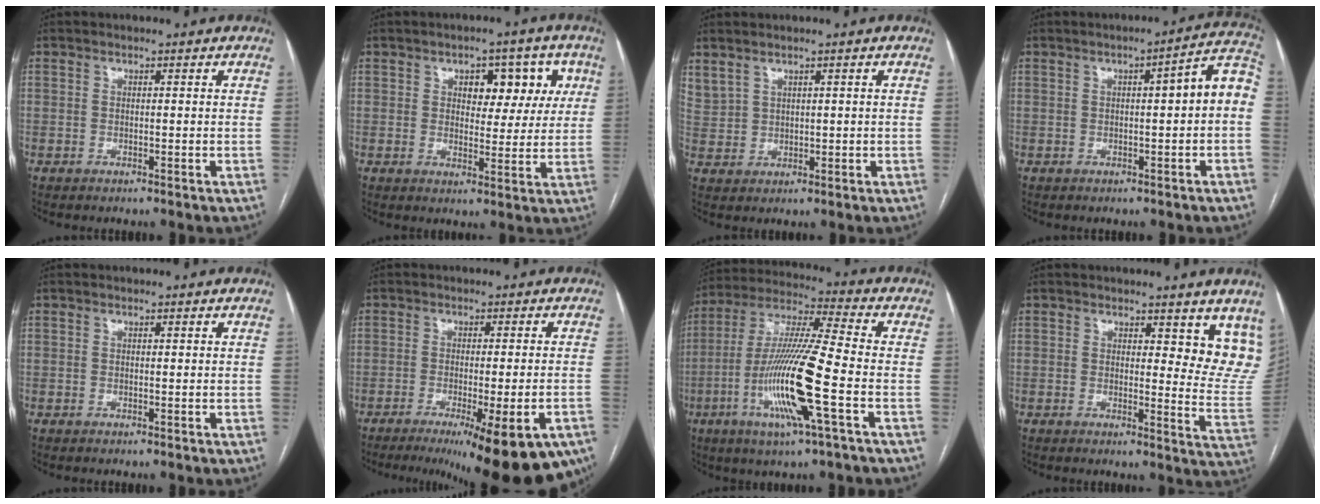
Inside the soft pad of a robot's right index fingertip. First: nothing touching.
{"total": 7.7, "force": [2.8, 4.6, 5.4], "torque": [-0.053, 0.022, 0.038]}
{"total": 0.9, "force": [0.7, 0.5, 0.3], "torque": [-0.006, 0.007, 0.017]}
{"total": 6.9, "force": [0.1, 0.7, 6.8], "torque": [-0.081, 0.025, -0.004]}
{"total": 0.0}
{"total": 18.4, "force": [-12.5, 2.3, 13.2], "torque": [-0.116, -0.028, -0.162]}
{"total": 16.6, "force": [-5.2, 0.0, 15.8], "torque": [-0.320, -0.014, -0.103]}
{"total": 9.2, "force": [6.9, 3.3, 5.1], "torque": [-0.038, -0.037, 0.061]}